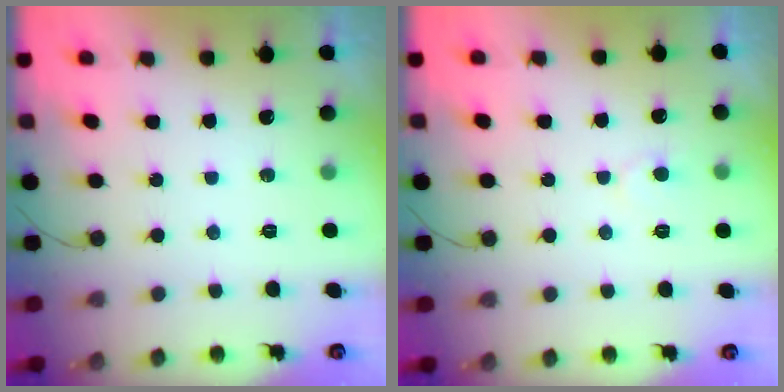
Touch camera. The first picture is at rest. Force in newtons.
{"total": 5.6, "press": 5.6, "slide": 0.3}